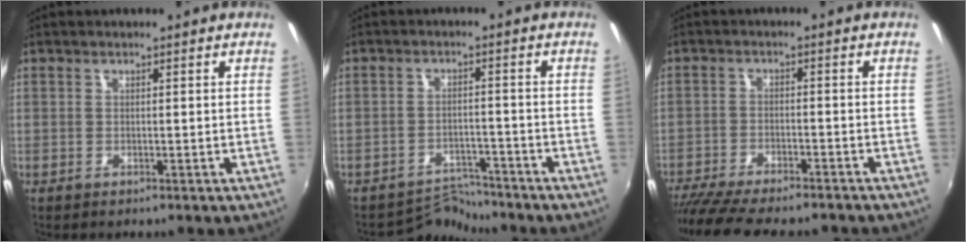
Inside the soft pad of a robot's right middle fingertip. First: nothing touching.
{"total": 4.9, "force": [-4.8, 0.5, -1.1], "torque": [0.009, 0.011, -0.079]}
{"total": 15.1, "force": [-13.0, 3.0, 7.1], "torque": [-0.149, -0.041, -0.205]}